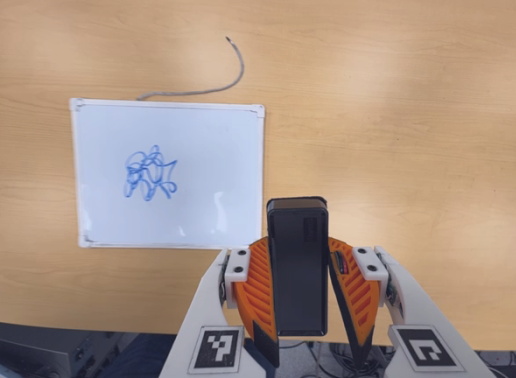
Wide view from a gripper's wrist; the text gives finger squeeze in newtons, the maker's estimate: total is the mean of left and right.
{"total": 7.1, "left": 6.3, "right": 8.0}